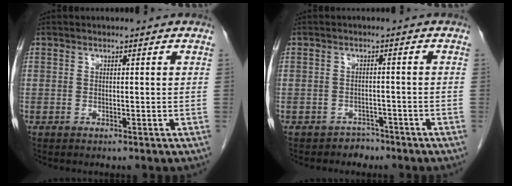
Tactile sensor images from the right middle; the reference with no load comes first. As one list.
[{"total": 2.2, "force": [-1.8, 1.4, -0.1], "torque": [-0.003, 0.007, -0.027]}]